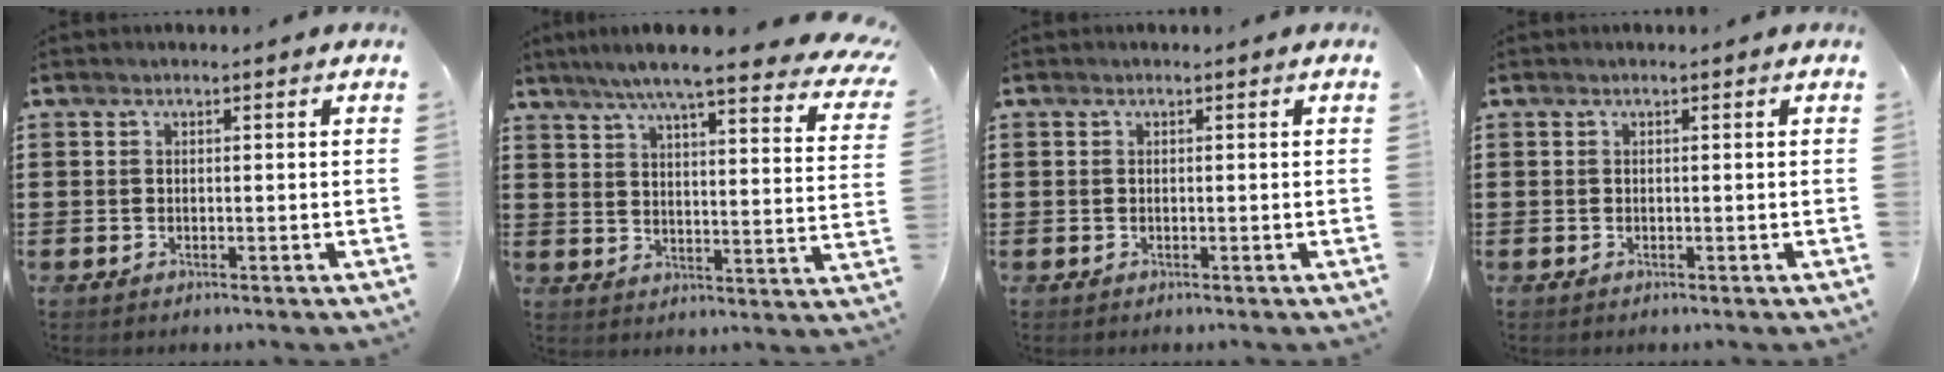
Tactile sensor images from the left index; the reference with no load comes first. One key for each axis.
{"total": 8.1, "fx": 6.6, "fy": 0.0, "fz": 4.6, "tx": -0.105, "ty": -0.040, "tz": 0.110}
{"total": 0.0}
{"total": 0.0}